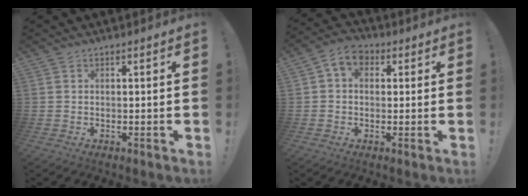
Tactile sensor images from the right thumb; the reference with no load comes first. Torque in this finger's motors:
{"motor_torque": [-0.25, 0.23, 0.03, 0.02, 0.15]}